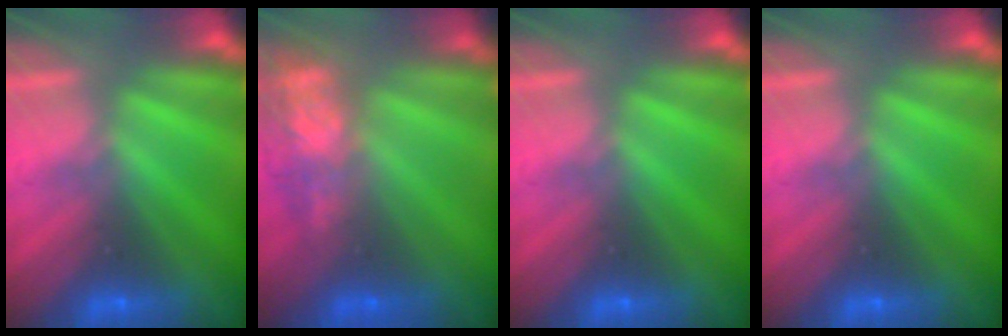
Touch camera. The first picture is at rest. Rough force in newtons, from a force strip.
{"total": 7.6}
{"total": 0.0}
{"total": 0.0}